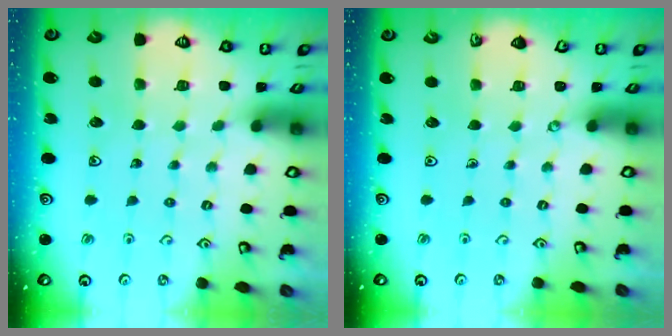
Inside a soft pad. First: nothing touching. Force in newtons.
{"total": 0.0}